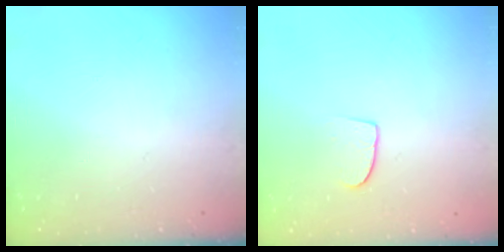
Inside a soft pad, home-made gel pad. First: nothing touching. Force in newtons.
{"total": 6.8, "press": 6.7, "slide": 0.5}